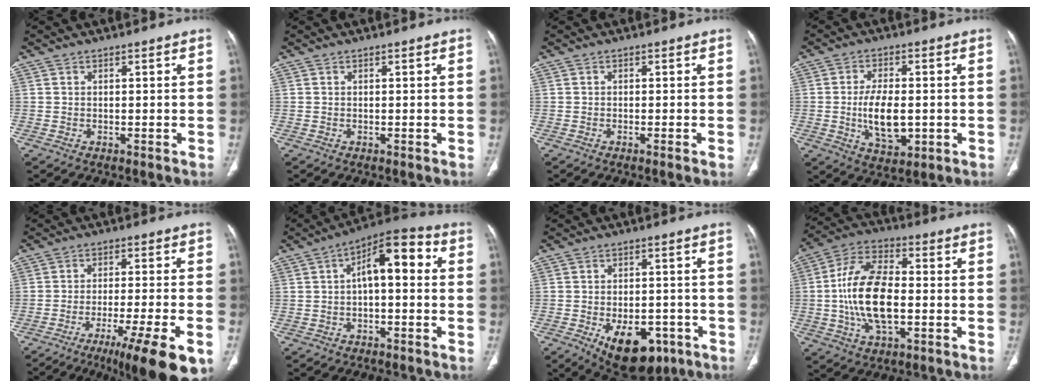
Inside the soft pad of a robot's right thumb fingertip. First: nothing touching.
{"total": 0.0}
{"total": 0.8, "force": [-0.5, 0.0, 0.7], "torque": [-0.016, -0.001, -0.008]}
{"total": 9.4, "force": [-1.1, 5.0, 7.9], "torque": [-0.130, -0.005, -0.012]}
{"total": 14.6, "force": [-8.3, 1.6, 12.0], "torque": [-0.160, 0.016, -0.124]}
{"total": 10.8, "force": [1.1, 5.0, 9.5], "torque": [-0.125, 0.039, 0.005]}
{"total": 13.6, "force": [-6.2, 7.7, 9.2], "torque": [-0.109, 0.017, -0.076]}
{"total": 16.0, "force": [-1.7, 8.4, 13.5], "torque": [-0.262, 0.021, -0.033]}